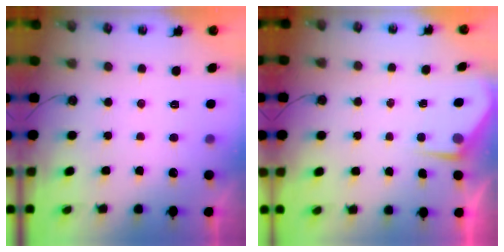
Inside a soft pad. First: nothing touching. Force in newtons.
{"total": 3.1, "press": 3.1, "slide": 0.4}